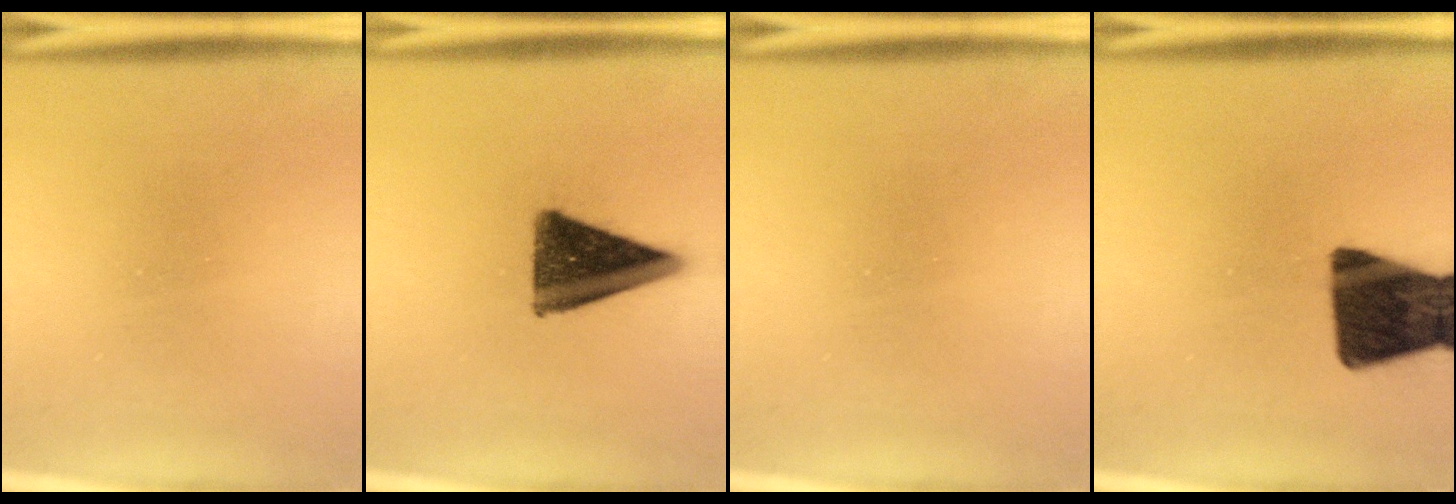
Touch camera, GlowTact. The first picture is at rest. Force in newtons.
{"total": 12.2}
{"total": 0.0}
{"total": 15.9}